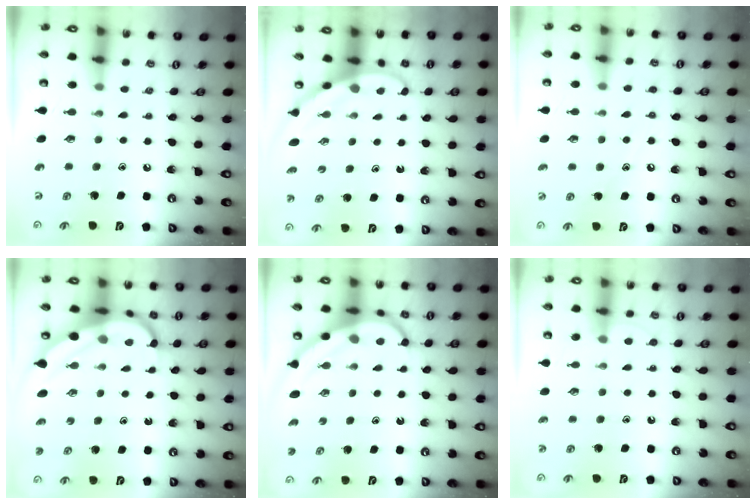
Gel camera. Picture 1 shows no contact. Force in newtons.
{"total": 3.5, "press": 3.5, "slide": 0.2}
{"total": 6.9, "press": 6.9, "slide": 0.5}
{"total": 8.0, "press": 7.9, "slide": 1.0}
{"total": 7.6, "press": 7.6, "slide": 0.8}
{"total": 4.9, "press": 4.8, "slide": 0.5}